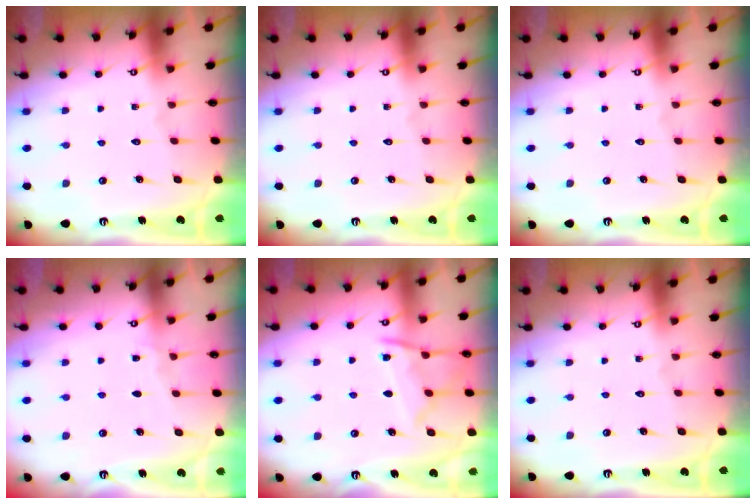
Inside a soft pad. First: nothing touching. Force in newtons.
{"total": 0.0}
{"total": 0.0}
{"total": 2.9, "press": 2.8, "slide": 0.4}
{"total": 10.7, "press": 10.6, "slide": 1.0}
{"total": 0.0}